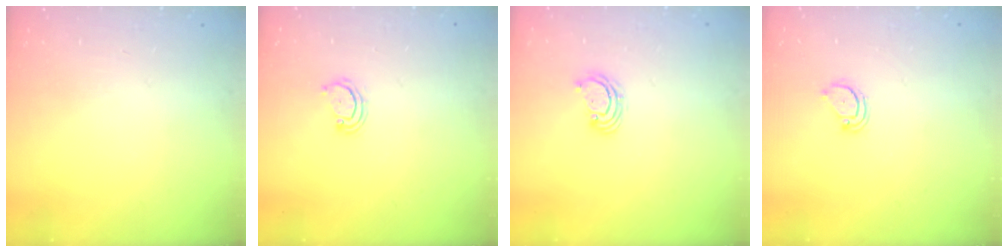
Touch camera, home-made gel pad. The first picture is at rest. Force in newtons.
{"total": 3.7, "press": 3.7, "slide": 0.3}
{"total": 3.5, "press": 3.5, "slide": 0.2}
{"total": 2.6, "press": 2.6, "slide": 0.2}